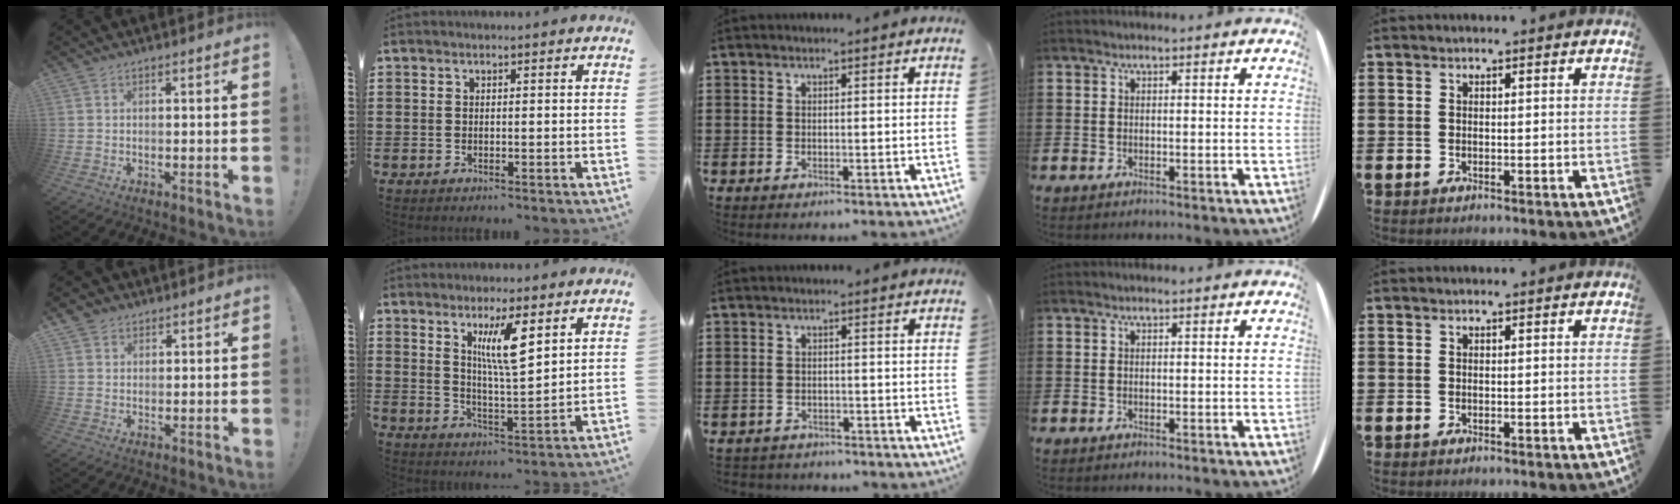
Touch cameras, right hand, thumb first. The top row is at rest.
{"thumb": {"total": 3.1, "force": [2.1, 2.3, 0.4], "torque": [0.001, -0.008, 0.037]}, "index": {"total": 7.4, "force": [3.6, 1.3, 6.4], "torque": [-0.117, -0.004, 0.056]}, "middle": {"total": 1.6, "force": [-1.5, 0.2, -0.2], "torque": [-0.004, -0.001, -0.035]}}